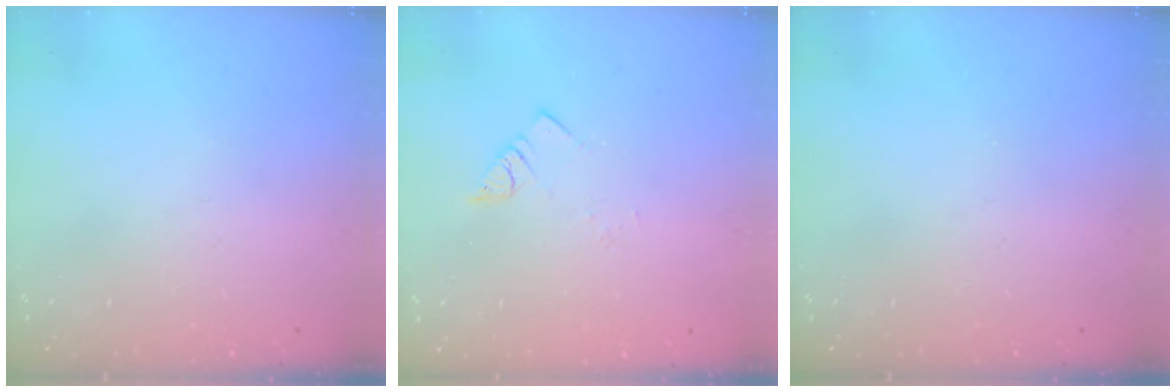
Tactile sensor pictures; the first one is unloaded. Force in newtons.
{"total": 2.8, "press": 2.8, "slide": 0.3}
{"total": 0.0}